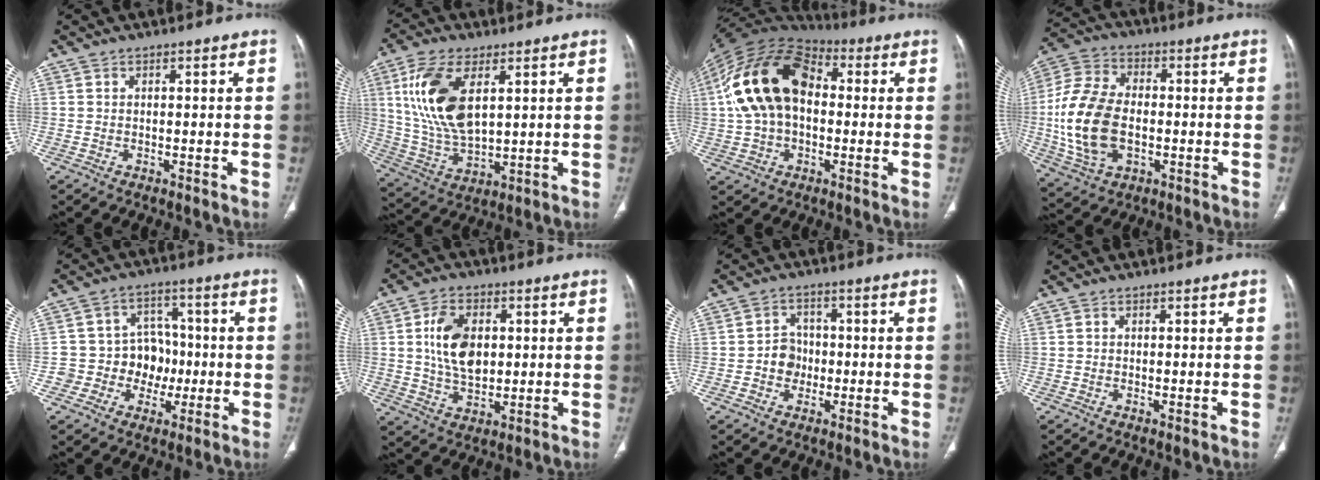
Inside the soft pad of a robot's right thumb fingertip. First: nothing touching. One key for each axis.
{"total": 16.0, "fx": 4.8, "fy": 8.0, "fz": 12.9, "tx": -0.264, "ty": -0.017, "tz": 0.103}
{"total": 19.4, "fx": 1.6, "fy": 12.9, "fz": 14.4, "tx": -0.269, "ty": 0.032, "tz": 0.022}
{"total": 17.8, "fx": -1.6, "fy": 11.4, "fz": 13.5, "tx": -0.275, "ty": 0.012, "tz": -0.023}
{"total": 9.7, "fx": -1.7, "fy": 8.9, "fz": 3.6, "tx": 0.006, "ty": 0.033, "tz": -0.027}
{"total": 11.0, "fx": 1.7, "fy": 7.2, "fz": 8.1, "tx": -0.131, "ty": -0.007, "tz": 0.036}
{"total": 5.0, "fx": -0.9, "fy": 4.5, "fz": 1.9, "tx": -0.003, "ty": 0.013, "tz": -0.021}
{"total": 0.5, "fx": -0.1, "fy": 0.2, "fz": 0.5, "tx": -0.013, "ty": -0.003, "tz": -0.002}